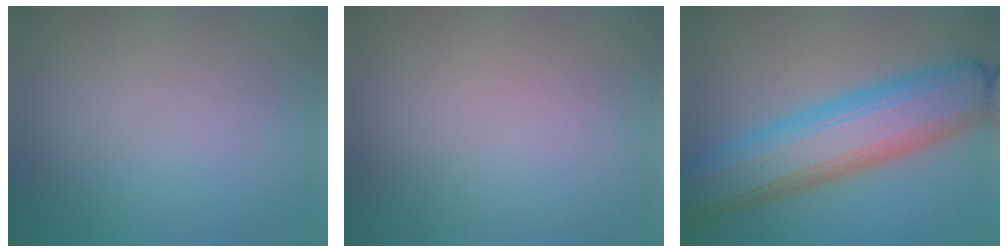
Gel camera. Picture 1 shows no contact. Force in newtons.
{"total": 0.0}
{"total": 10.0, "press": 10.0, "slide": 0.2}